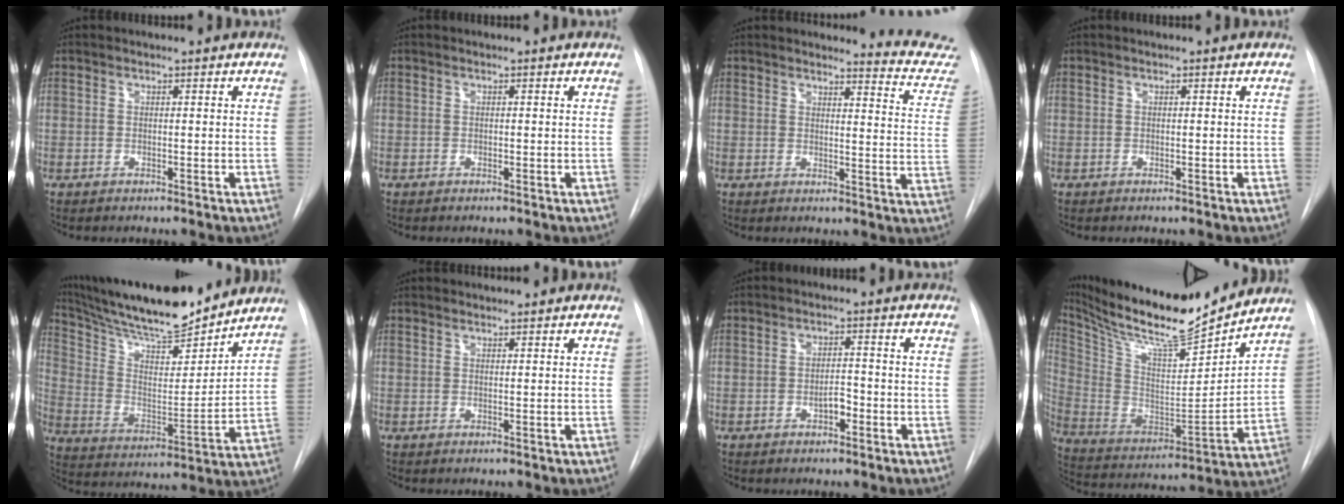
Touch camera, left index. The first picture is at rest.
{"total": 0.0}
{"total": 10.4, "force": [10.4, 0.1, 0.6], "torque": [0.010, -0.096, 0.091]}
{"total": 0.0}
{"total": 20.5, "force": [18.6, 2.3, 8.4], "torque": [-0.154, -0.006, 0.304]}
{"total": 0.9, "force": [0.9, 0.0, -0.1], "torque": [-0.006, 0.008, 0.020]}
{"total": 2.3, "force": [-1.1, 0.9, 1.8], "torque": [-0.026, 0.004, -0.017]}
{"total": 21.6, "force": [19.6, 2.0, 8.8], "torque": [-0.184, -0.032, 0.330]}